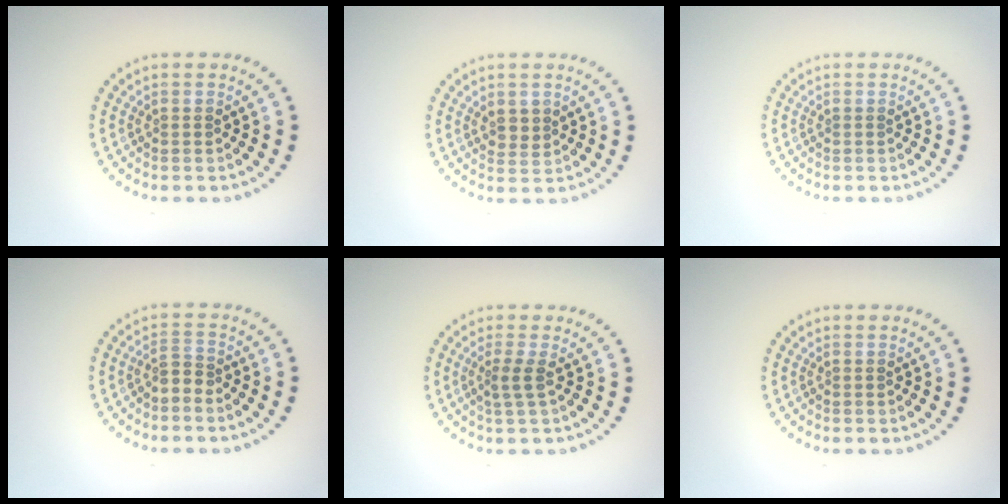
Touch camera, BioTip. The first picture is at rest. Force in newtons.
{"total": 1.5, "press": 1.4, "slide": 0.5}
{"total": 0.0}
{"total": 1.7, "press": 1.2, "slide": 1.1}
{"total": 1.7, "press": 1.2, "slide": 1.2}
{"total": 0.0}